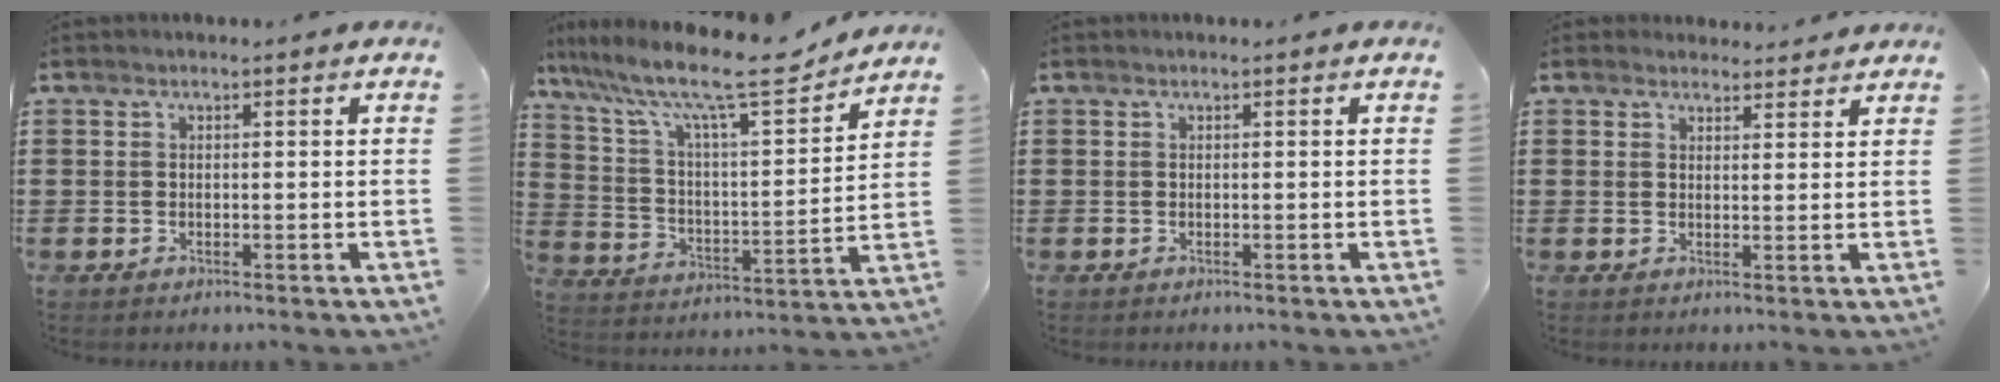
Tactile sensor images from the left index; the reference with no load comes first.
{"total": 13.4, "force": [11.0, 1.6, 7.6], "torque": [-0.178, -0.066, 0.184]}
{"total": 0.0}
{"total": 2.6, "force": [2.5, 0.7, 0.2], "torque": [-0.003, -0.007, 0.046]}